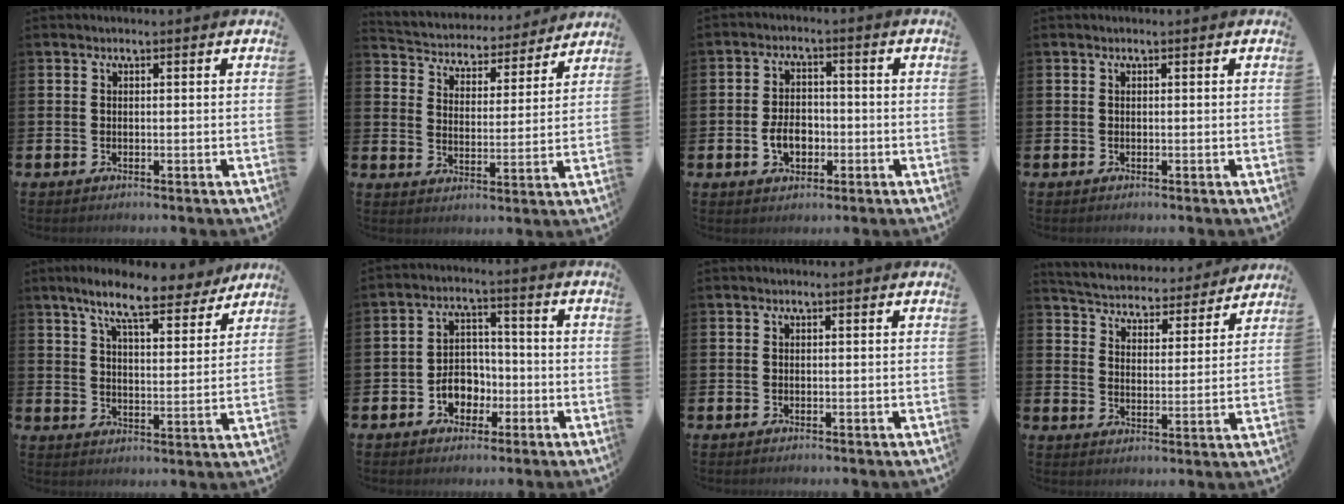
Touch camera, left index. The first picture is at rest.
{"total": 4.6, "force": [4.3, 1.7, 0.0], "torque": [-0.035, -0.039, 0.069]}
{"total": 4.4, "force": [-1.3, 3.0, 3.0], "torque": [-0.048, 0.003, -0.026]}
{"total": 0.0}
{"total": 9.8, "force": [8.3, 2.1, 4.7], "torque": [-0.100, -0.037, 0.143]}
{"total": 5.1, "force": [-2.0, 4.1, 2.1], "torque": [-0.038, 0.008, -0.042]}
{"total": 0.0}
{"total": 5.0, "force": [4.8, 1.3, 0.2], "torque": [-0.037, -0.041, 0.081]}